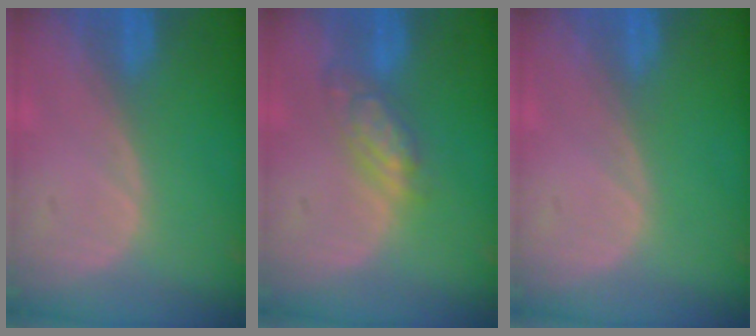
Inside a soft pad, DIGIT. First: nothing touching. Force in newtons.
{"total": 5.5, "press": 4.7, "slide": 2.7}
{"total": 0.0}